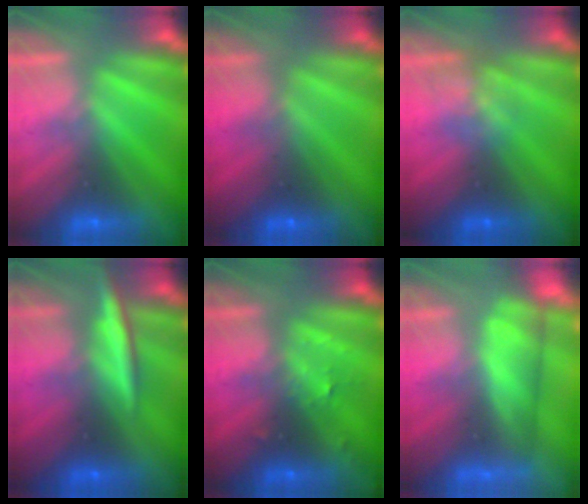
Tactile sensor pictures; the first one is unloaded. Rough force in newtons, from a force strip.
{"total": 1.8}
{"total": 2.8}
{"total": 3.0}
{"total": 2.9}
{"total": 4.5}